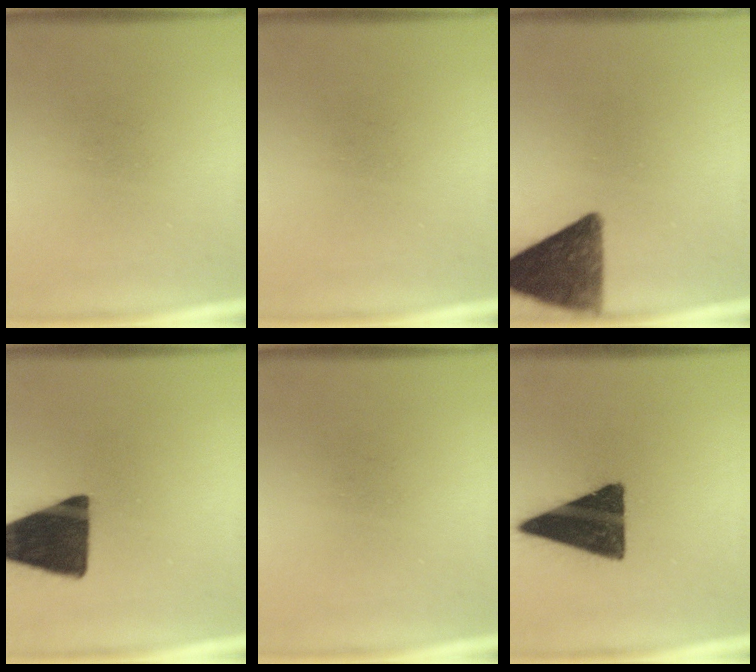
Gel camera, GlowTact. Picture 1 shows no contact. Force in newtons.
{"total": 0.0}
{"total": 12.2}
{"total": 16.8}
{"total": 0.0}
{"total": 16.1}